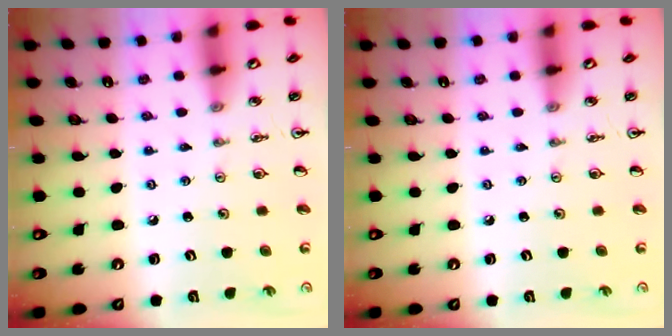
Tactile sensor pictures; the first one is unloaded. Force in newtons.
{"total": 0.0}